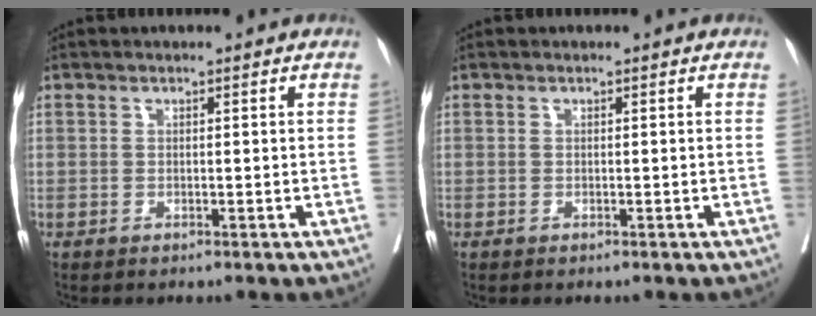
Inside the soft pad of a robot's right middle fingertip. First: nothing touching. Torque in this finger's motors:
{"motor_torque": [-0.33, 0.11, -0.04, 0.00]}